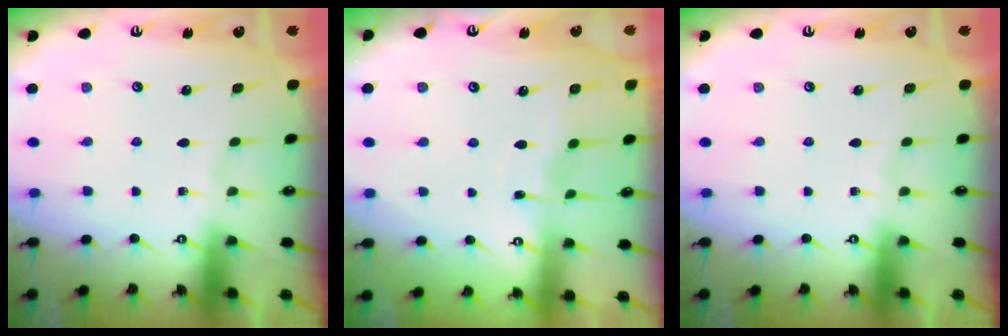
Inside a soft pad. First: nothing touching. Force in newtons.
{"total": 2.9, "press": 2.9, "slide": 0.2}
{"total": 0.0}